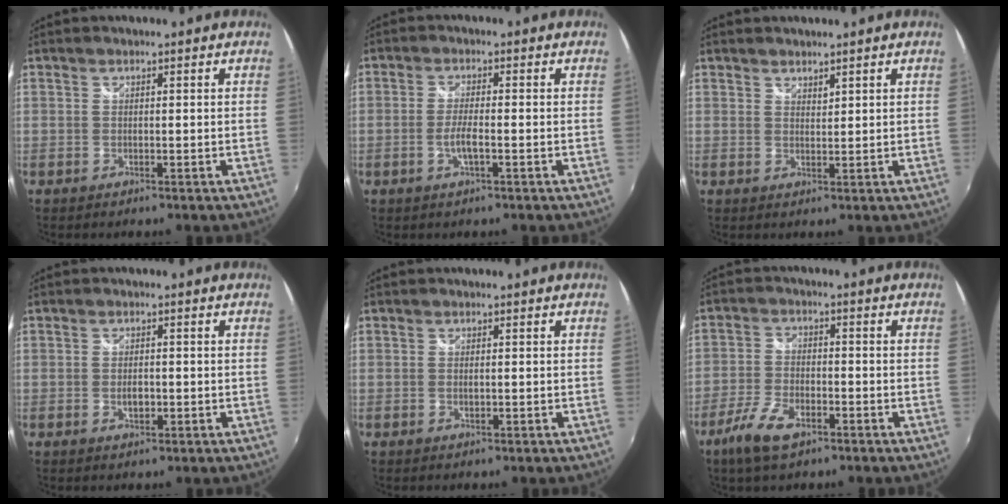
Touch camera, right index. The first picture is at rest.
{"total": 3.6, "force": [-1.3, 0.5, 3.3], "torque": [-0.068, -0.003, -0.026]}
{"total": 1.5, "force": [1.4, 0.5, 0.3], "torque": [-0.001, 0.000, 0.023]}
{"total": 2.5, "force": [-0.6, 1.4, 2.0], "torque": [-0.034, -0.002, -0.010]}
{"total": 1.1, "force": [-0.1, 0.4, 1.0], "torque": [-0.019, -0.001, -0.003]}
{"total": 8.0, "force": [-5.1, 3.3, 5.2], "torque": [-0.126, -0.008, -0.101]}